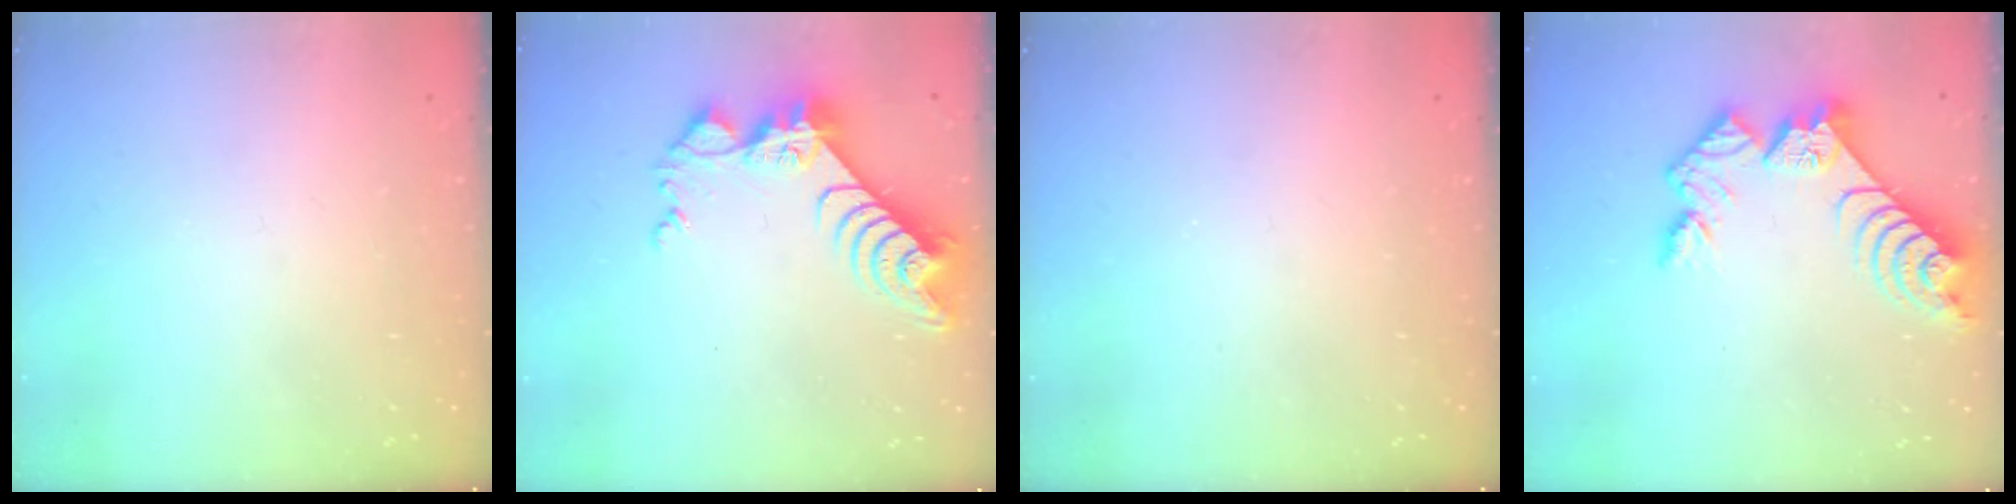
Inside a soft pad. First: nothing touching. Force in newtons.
{"total": 10.3, "press": 10.3, "slide": 0.8}
{"total": 0.0}
{"total": 12.0, "press": 11.9, "slide": 0.9}